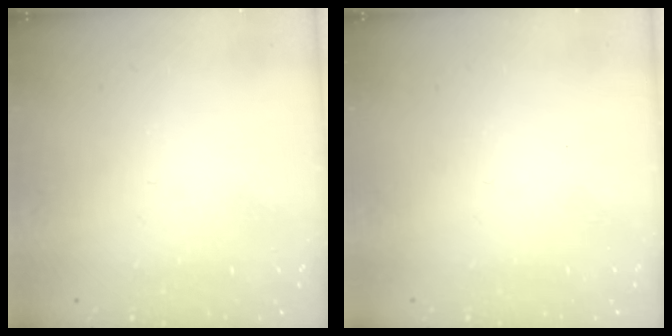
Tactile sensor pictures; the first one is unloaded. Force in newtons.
{"total": 1.5, "press": 1.5, "slide": 0.1}